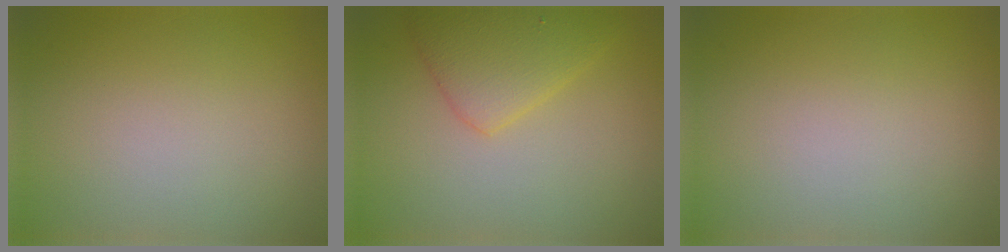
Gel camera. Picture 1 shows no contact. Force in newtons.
{"total": 3.7, "press": 3.7, "slide": 0.1}
{"total": 0.0}